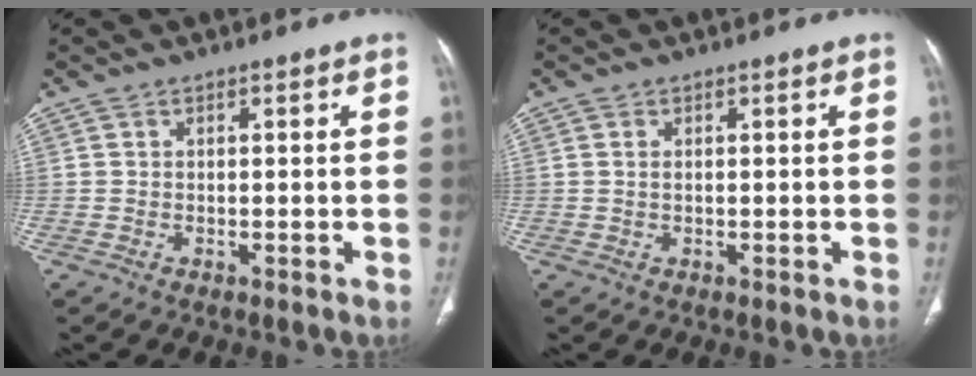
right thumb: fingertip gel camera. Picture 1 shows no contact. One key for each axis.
{"total": 0.8, "fx": 0.3, "fy": 0.4, "fz": 0.7, "tx": -0.017, "ty": 0.005, "tz": 0.008}